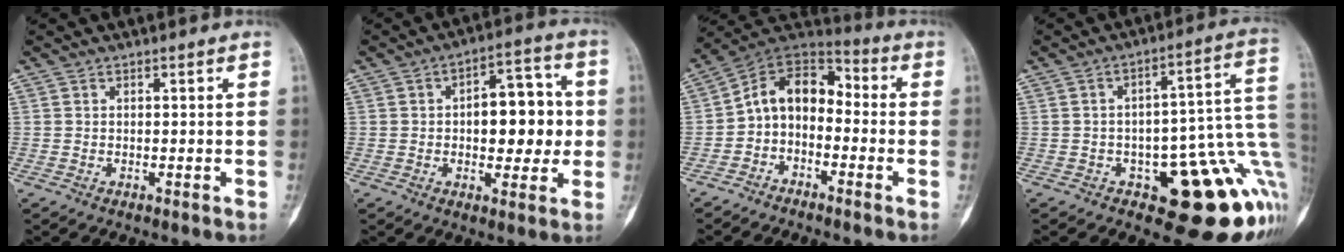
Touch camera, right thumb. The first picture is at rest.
{"total": 12.5, "force": [0.3, 7.0, 10.4], "torque": [-0.100, 0.023, 0.002]}
{"total": 10.8, "force": [-2.1, 7.6, 7.4], "torque": [-0.102, 0.071, -0.054]}
{"total": 18.8, "force": [-5.1, 8.0, 16.2], "torque": [-0.119, 0.039, -0.051]}